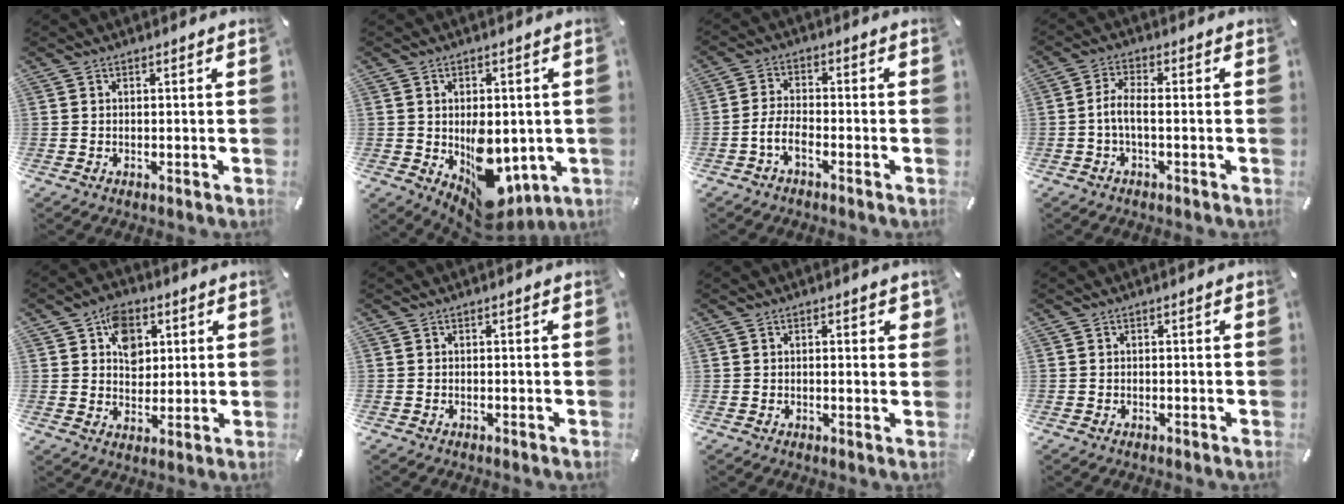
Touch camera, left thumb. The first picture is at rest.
{"total": 12.3, "force": [-2.9, 8.3, 8.7], "torque": [-0.100, -0.008, -0.042]}
{"total": 4.9, "force": [-2.5, 2.2, 3.6], "torque": [-0.080, 0.006, -0.048]}
{"total": 5.0, "force": [-1.0, 1.7, 4.6], "torque": [-0.096, 0.000, -0.021]}
{"total": 8.1, "force": [2.7, 6.5, 4.1], "torque": [-0.057, 0.000, 0.046]}
{"total": 0.0}
{"total": 1.8, "force": [0.8, 0.7, 1.4], "torque": [-0.015, -0.003, 0.010]}
{"total": 0.0}